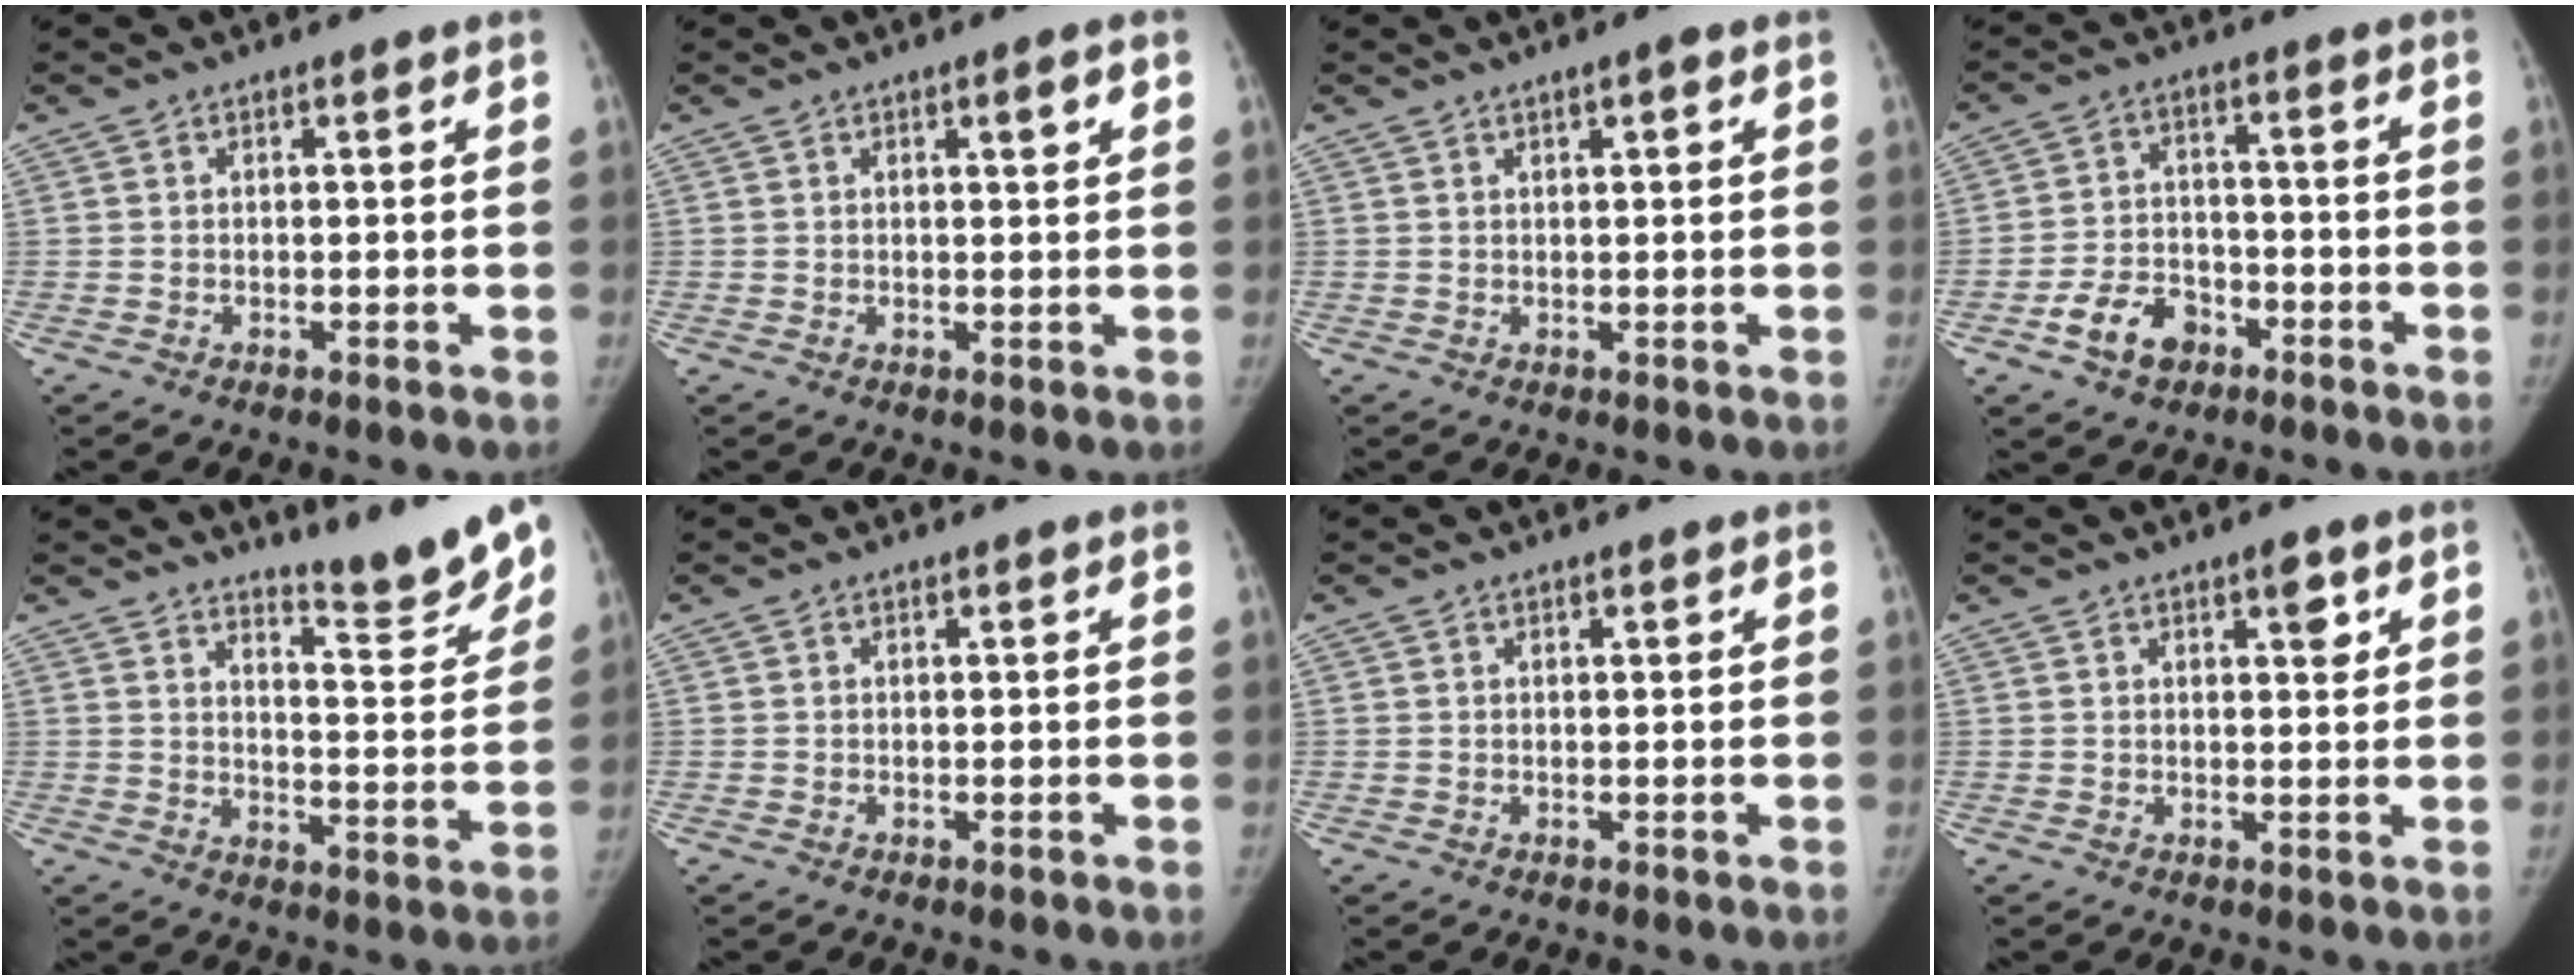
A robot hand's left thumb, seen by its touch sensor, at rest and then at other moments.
{"total": 2.5, "force": [1.1, 0.4, 2.3], "torque": [-0.030, -0.003, 0.015]}
{"total": 1.7, "force": [0.8, 0.2, 1.4], "torque": [-0.020, 0.000, 0.010]}
{"total": 8.2, "force": [-4.6, 5.6, 3.8], "torque": [-0.049, 0.032, -0.078]}
{"total": 11.5, "force": [9.5, 1.9, 6.2], "torque": [-0.057, -0.071, 0.140]}
{"total": 0.0}
{"total": 0.0}
{"total": 2.9, "force": [1.5, 1.1, 2.2], "torque": [-0.017, -0.005, 0.021]}